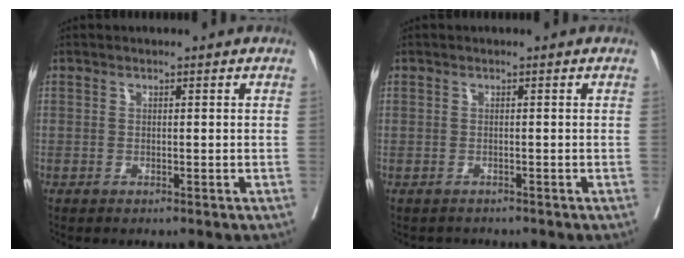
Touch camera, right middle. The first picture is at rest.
{"total": 1.4, "force": [-1.1, 0.8, -0.4], "torque": [-0.006, -0.001, -0.019]}